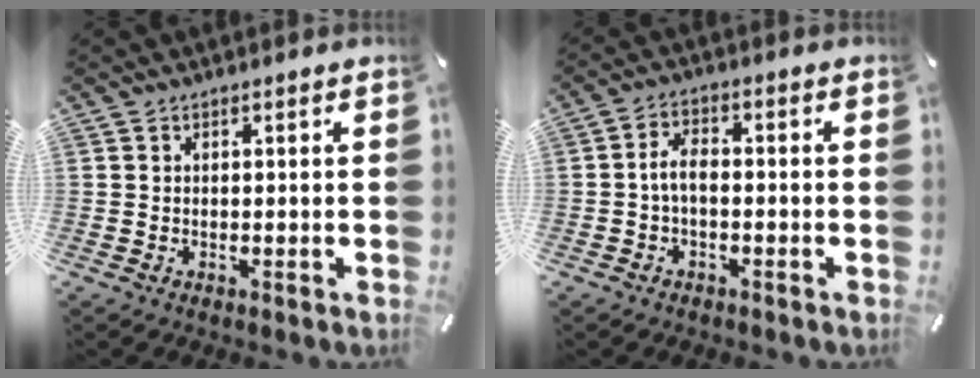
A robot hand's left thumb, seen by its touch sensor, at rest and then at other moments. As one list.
[{"total": 4.8, "force": [-1.2, 2.8, 3.8], "torque": [-0.081, 0.008, -0.025]}]